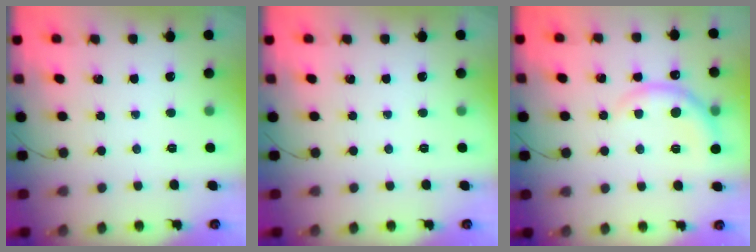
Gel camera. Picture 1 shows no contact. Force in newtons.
{"total": 0.0}
{"total": 7.2, "press": 7.1, "slide": 0.5}